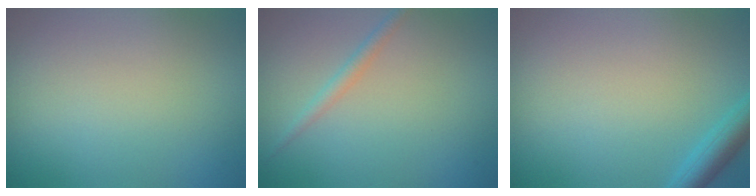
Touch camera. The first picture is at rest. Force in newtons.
{"total": 1.4, "press": 1.4, "slide": 0.0}
{"total": 2.4, "press": 2.4, "slide": 0.2}